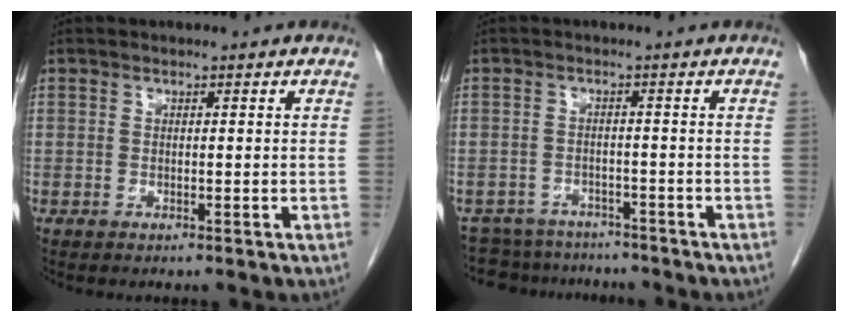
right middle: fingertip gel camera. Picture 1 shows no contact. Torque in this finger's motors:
{"motor_torque": [1.84, -0.30, 1.05, 0.07]}